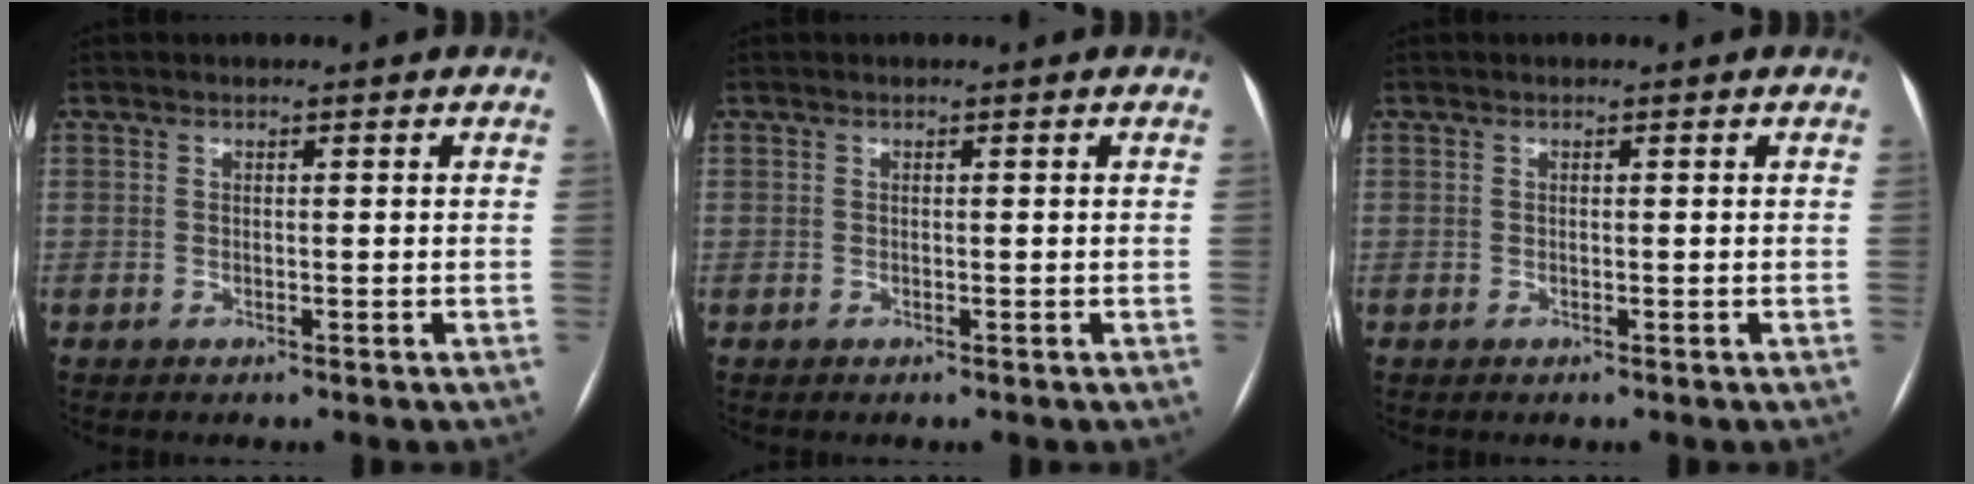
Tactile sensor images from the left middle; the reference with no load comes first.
{"total": 0.0}
{"total": 0.0}